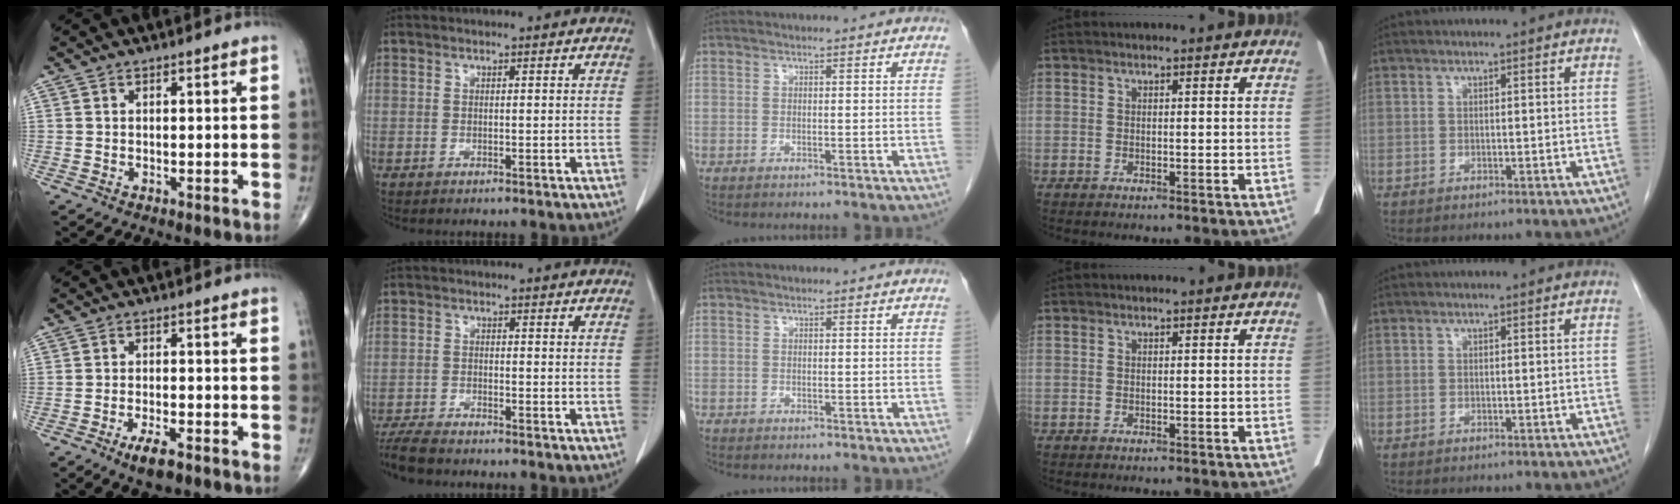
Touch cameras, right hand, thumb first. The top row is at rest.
{"thumb": {"total": 5.0, "force": [-3.1, 1.6, 3.5], "torque": [-0.065, 0.006, -0.051]}, "index": {"total": 5.2, "force": [-4.8, 0.7, 2.0], "torque": [-0.035, -0.016, -0.087]}}